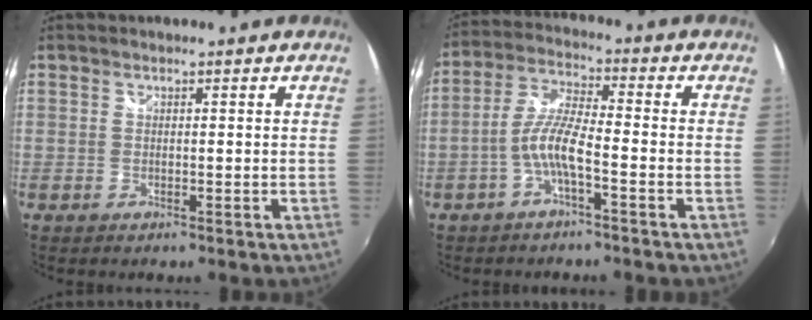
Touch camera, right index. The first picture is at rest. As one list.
[{"total": 6.7, "force": [-2.8, 1.1, 6.0], "torque": [-0.133, 0.011, -0.054]}]